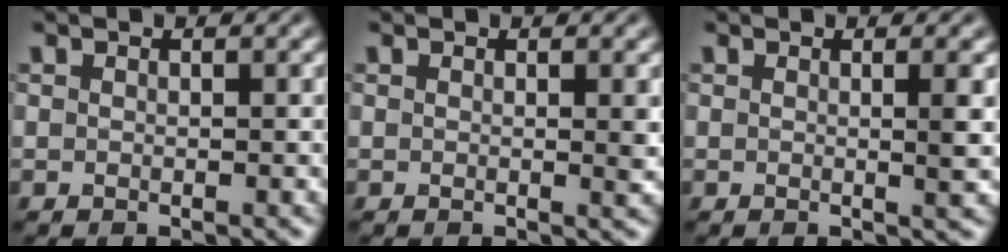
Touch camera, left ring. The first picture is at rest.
{"total": 0.8, "force": [0.2, 0.0, 0.8], "torque": [-0.009, -0.004, 0.001]}
{"total": 2.0, "force": [0.2, 0.5, 1.9], "torque": [-0.023, 0.000, -0.004]}